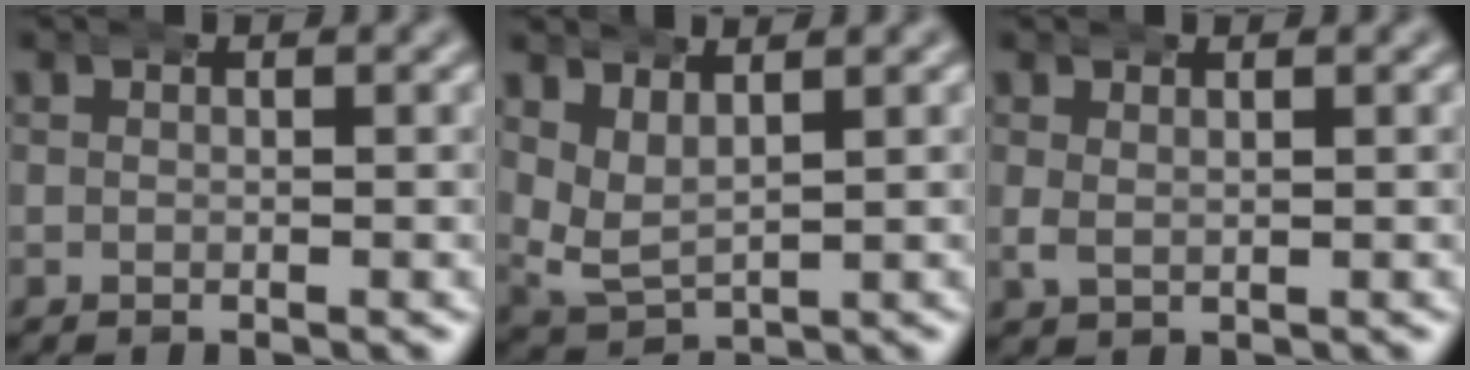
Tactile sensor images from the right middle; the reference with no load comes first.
{"total": 4.7, "force": [2.1, 3.4, 2.5], "torque": [-0.072, -0.020, 0.046]}
{"total": 0.8, "force": [0.6, 0.3, 0.5], "torque": [-0.017, -0.009, 0.019]}